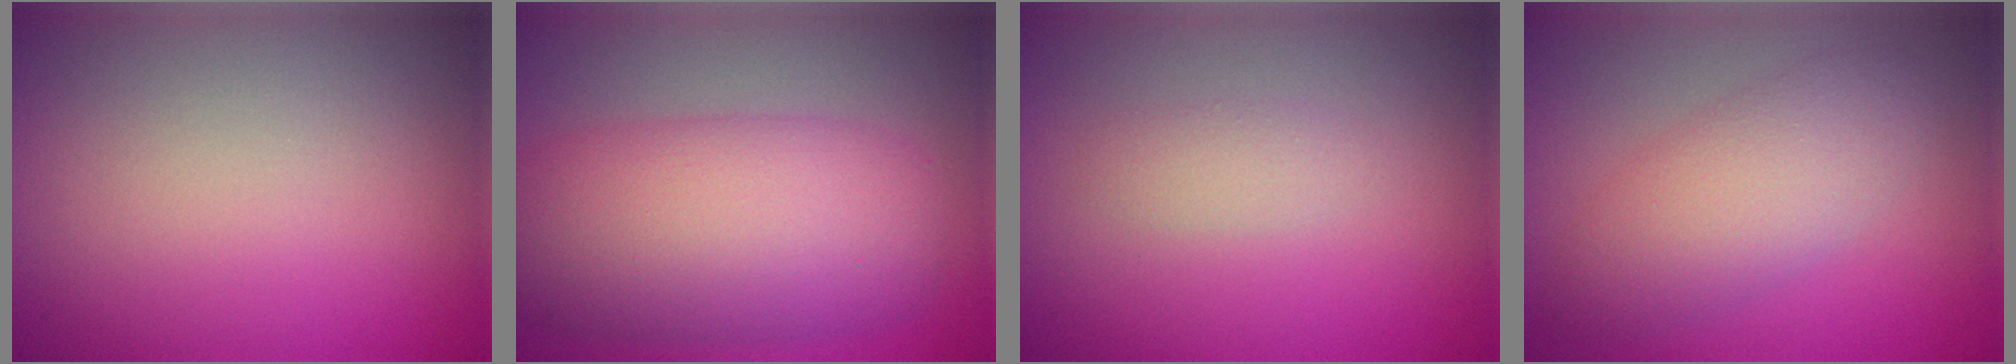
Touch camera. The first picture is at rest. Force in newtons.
{"total": 9.5, "press": 9.5, "slide": 0.2}
{"total": 1.4, "press": 1.4, "slide": 0.1}
{"total": 4.2, "press": 4.2, "slide": 0.0}